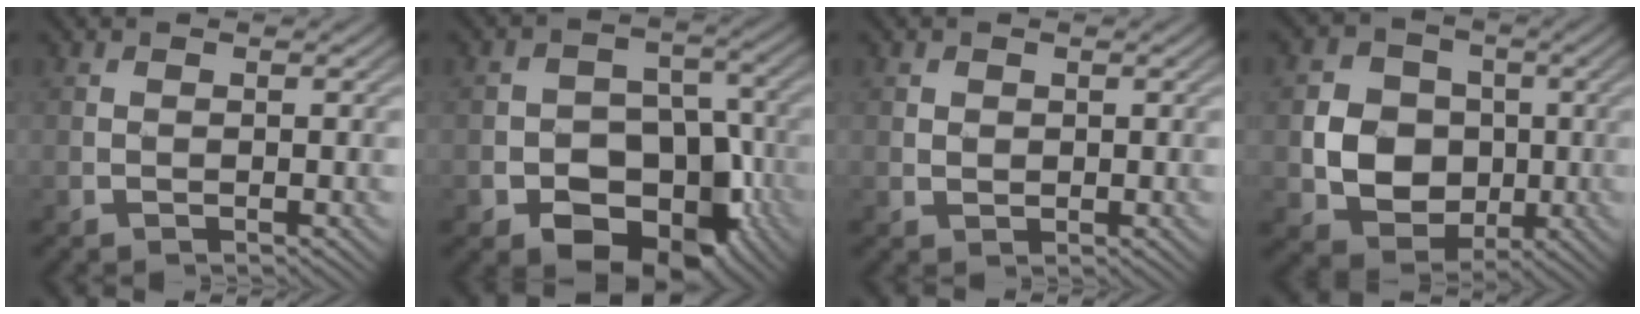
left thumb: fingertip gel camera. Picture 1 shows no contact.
{"total": 12.9, "force": [-5.9, 9.1, 6.9], "torque": [-0.087, -0.011, -0.115]}
{"total": 1.1, "force": [0.4, 1.0, 0.4], "torque": [-0.008, -0.004, 0.008]}
{"total": 8.7, "force": [-0.7, 7.5, 4.4], "torque": [-0.103, -0.010, -0.029]}